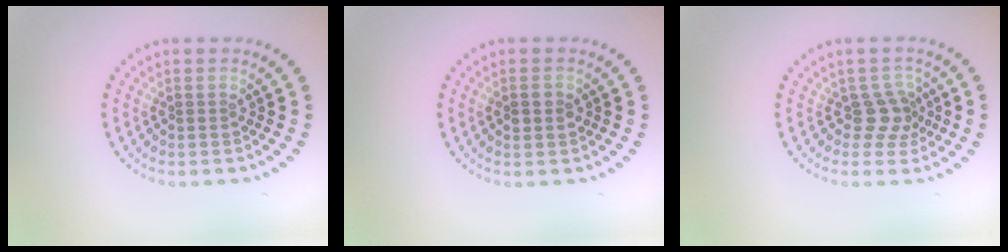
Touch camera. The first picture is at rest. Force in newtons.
{"total": 1.8, "press": 1.8, "slide": 0.0}
{"total": 2.4, "press": 1.9, "slide": 1.5}